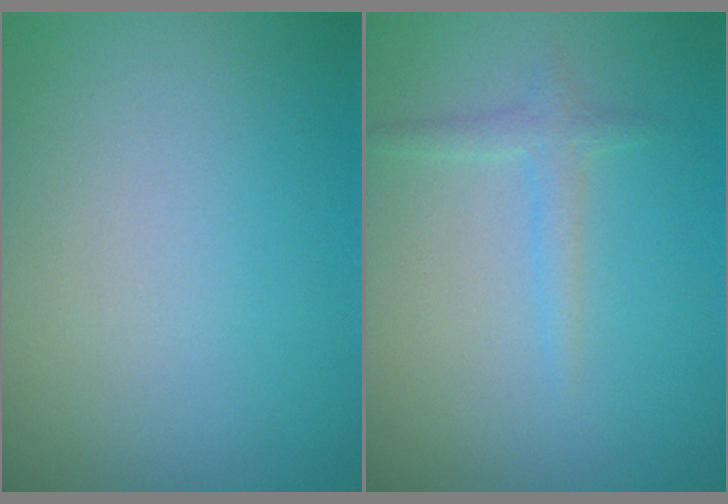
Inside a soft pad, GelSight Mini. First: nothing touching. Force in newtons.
{"total": 1.5, "press": 1.4, "slide": 0.1}